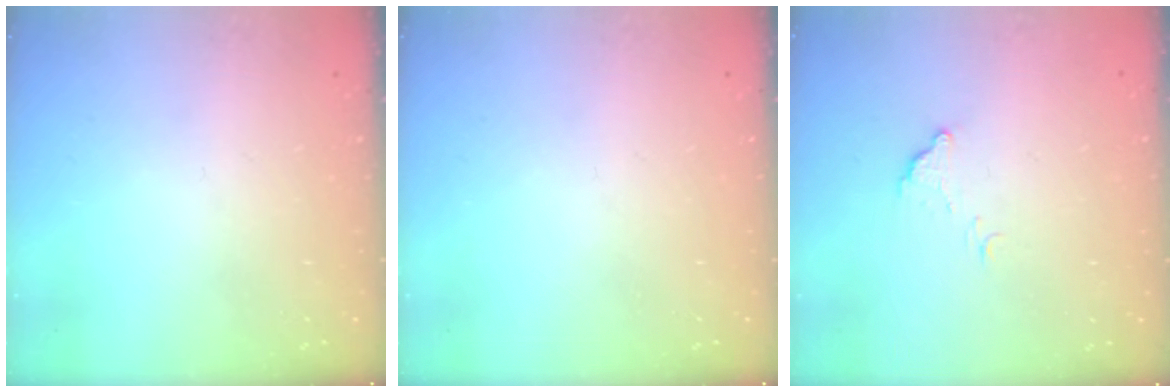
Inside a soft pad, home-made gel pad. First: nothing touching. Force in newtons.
{"total": 0.0}
{"total": 4.9, "press": 4.9, "slide": 0.1}